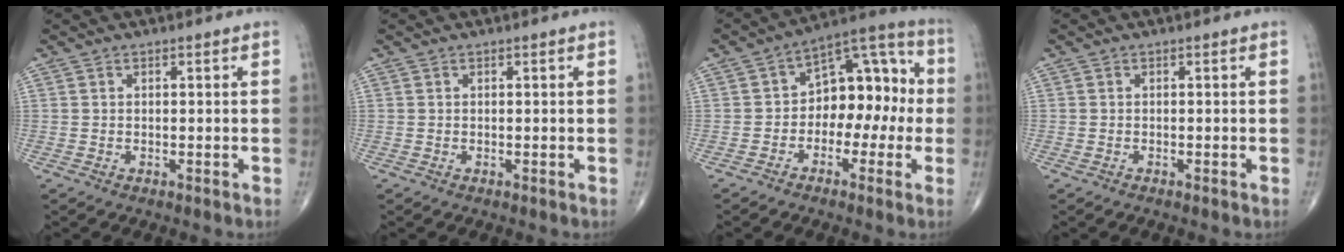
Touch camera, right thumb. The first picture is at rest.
{"total": 0.0}
{"total": 13.0, "force": [-1.2, 8.5, 9.8], "torque": [-0.096, 0.052, -0.031]}
{"total": 0.0}